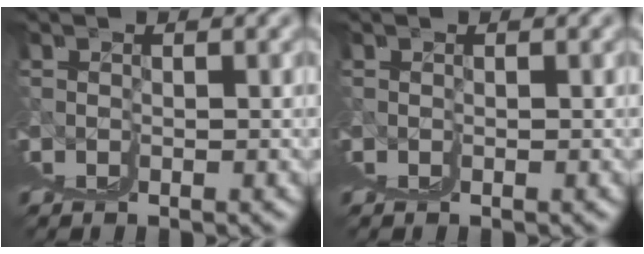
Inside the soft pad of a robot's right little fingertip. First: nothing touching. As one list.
[{"total": 0.0}]